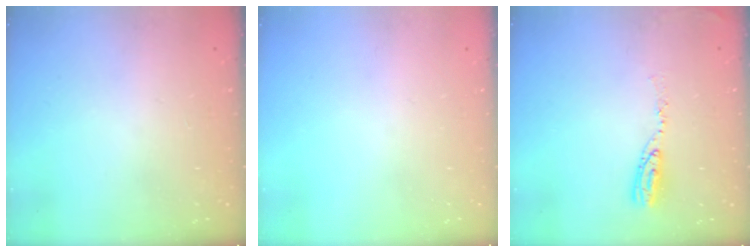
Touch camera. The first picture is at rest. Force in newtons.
{"total": 0.0}
{"total": 6.8, "press": 6.8, "slide": 0.6}